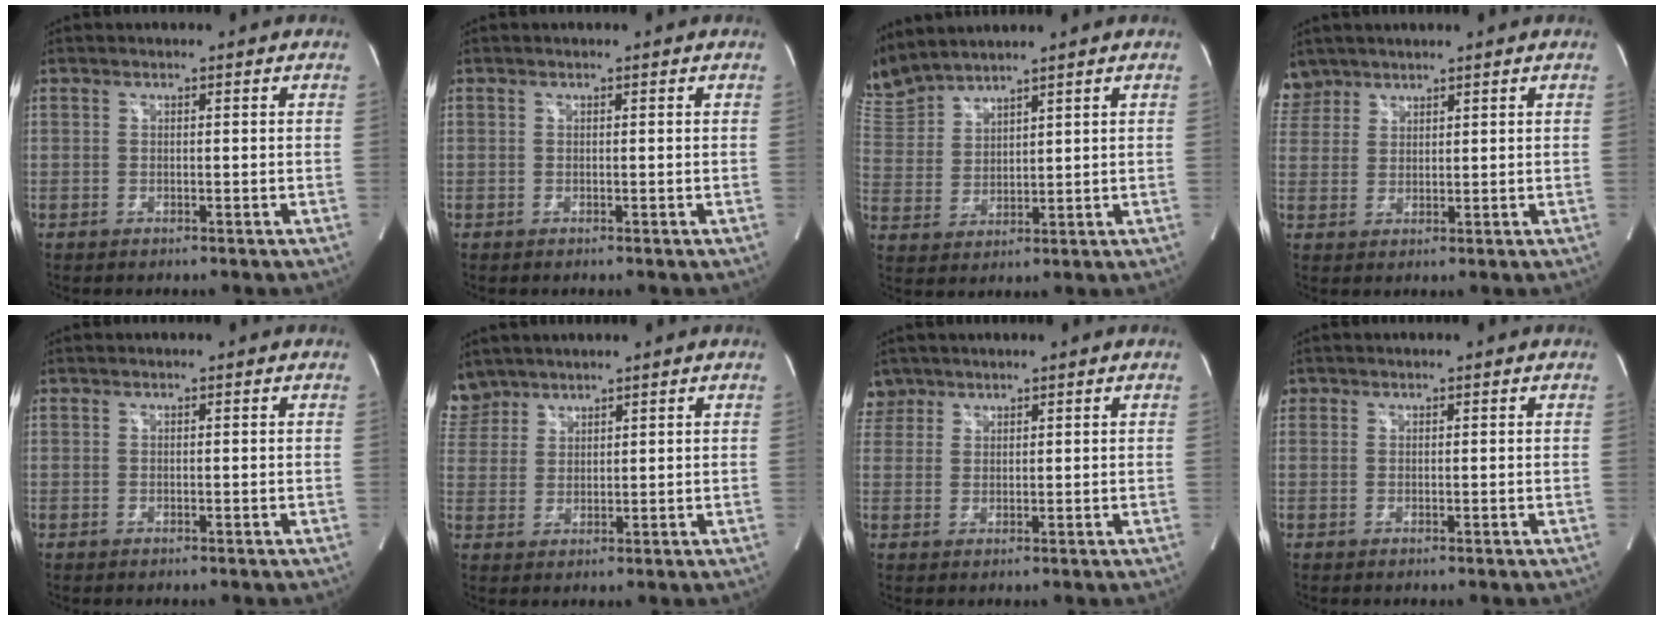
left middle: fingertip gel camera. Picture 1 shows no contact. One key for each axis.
{"total": 0.0}
{"total": 9.0, "fx": 8.8, "fy": 0.8, "fz": 1.9, "tx": -0.069, "ty": 0.018, "tz": 0.194}
{"total": 4.2, "fx": 3.6, "fy": 2.2, "fz": -0.3, "tx": 0.011, "ty": 0.011, "tz": 0.075}
{"total": 0.0}
{"total": 6.0, "fx": 5.3, "fy": 3.0, "fz": 0.1, "tx": -0.006, "ty": 0.012, "tz": 0.115}
{"total": 3.2, "fx": 2.6, "fy": 1.9, "fz": -0.3, "tx": 0.012, "ty": 0.009, "tz": 0.052}
{"total": 0.8, "fx": 0.4, "fy": 0.7, "fz": 0.1, "tx": 0.005, "ty": 0.007, "tz": 0.007}